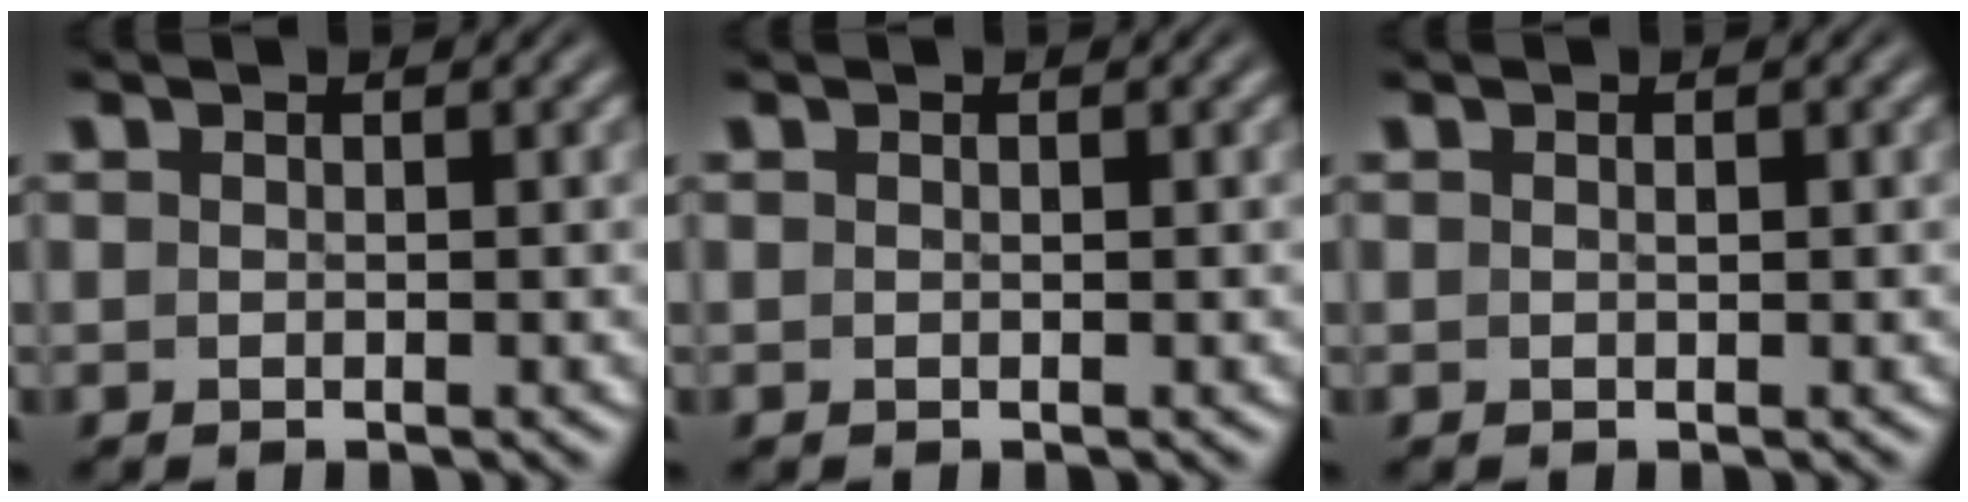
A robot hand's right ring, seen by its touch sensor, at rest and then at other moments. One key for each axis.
{"total": 0.0}
{"total": 0.0}